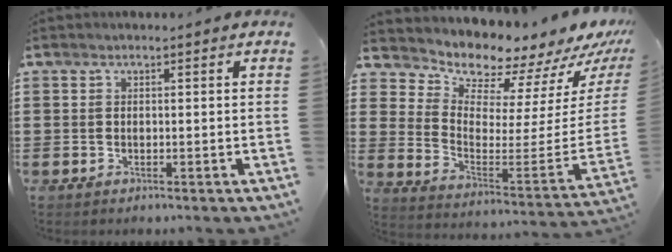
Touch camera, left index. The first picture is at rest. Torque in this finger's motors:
{"motor_torque": [2.14, 0.00, 0.53, 0.04]}